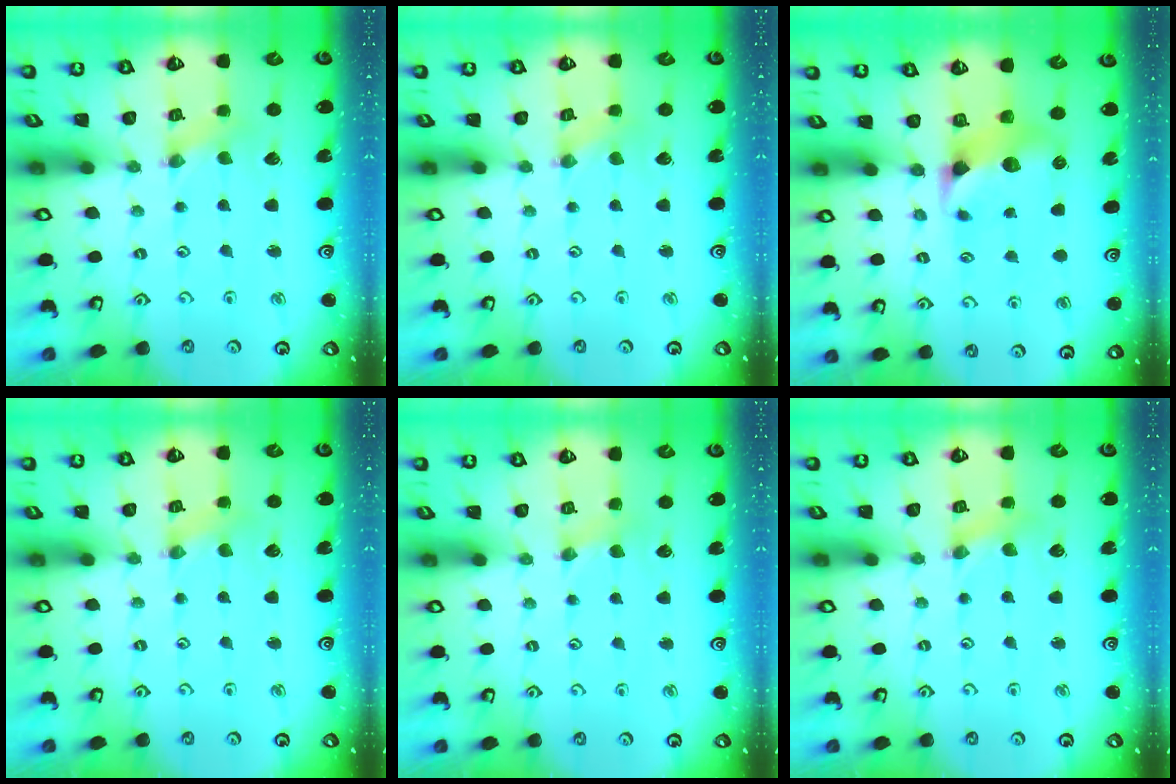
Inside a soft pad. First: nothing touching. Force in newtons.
{"total": 0.0}
{"total": 8.1, "press": 8.1, "slide": 1.0}
{"total": 1.1, "press": 1.1, "slide": 0.2}
{"total": 1.9, "press": 1.8, "slide": 0.4}
{"total": 2.0, "press": 2.0, "slide": 0.3}